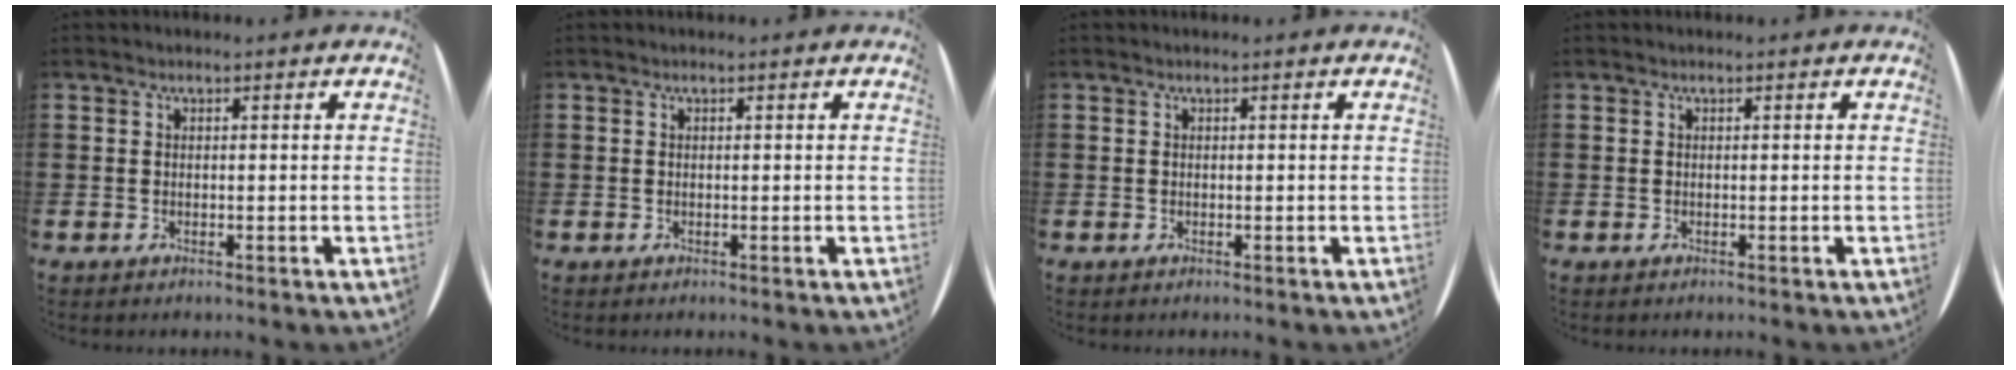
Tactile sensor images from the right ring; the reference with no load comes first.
{"total": 0.0}
{"total": 0.0}
{"total": 0.0}